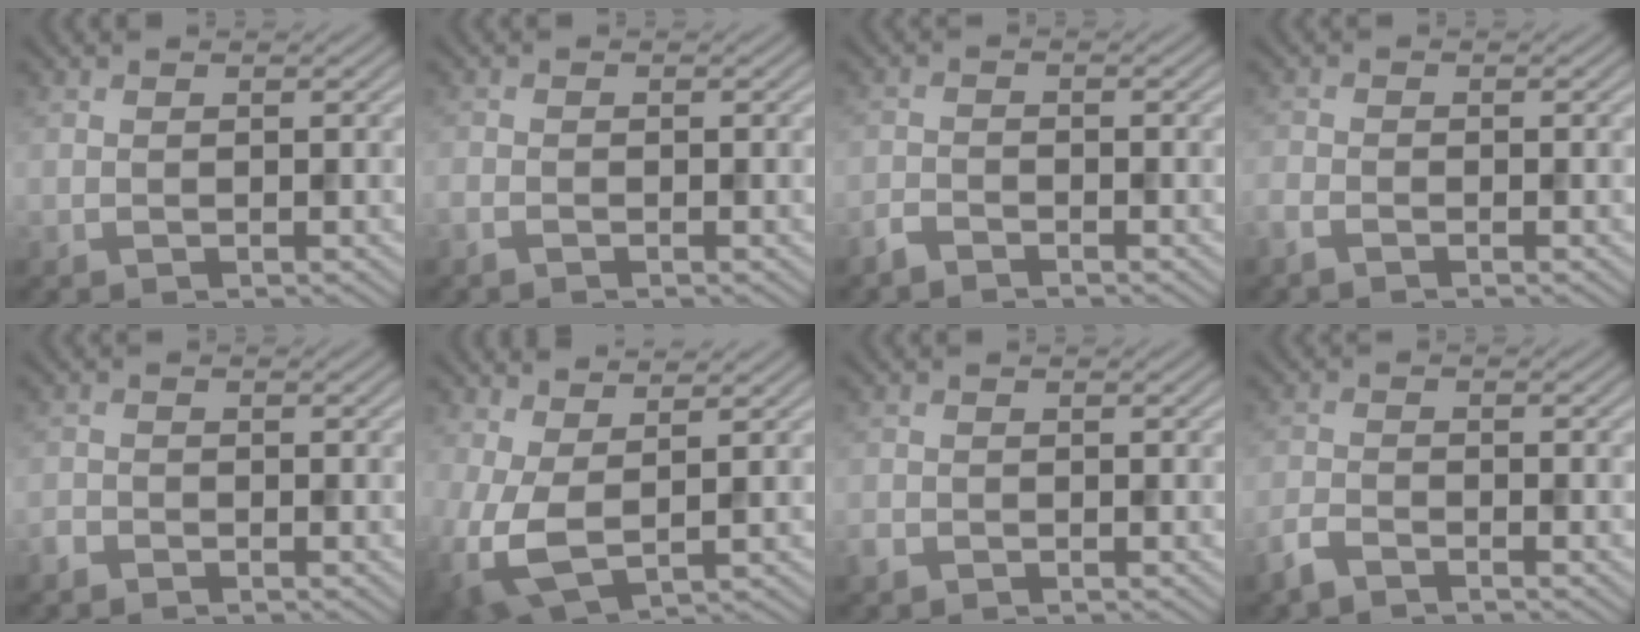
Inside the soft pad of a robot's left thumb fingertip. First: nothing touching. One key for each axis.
{"total": 1.0, "fx": -0.8, "fy": 0.2, "fz": 0.5, "tx": -0.012, "ty": -0.003, "tz": -0.018}
{"total": 1.8, "fx": -1.7, "fy": 0.4, "fz": 0.6, "tx": -0.015, "ty": -0.001, "tz": -0.041}
{"total": 1.6, "fx": -1.3, "fy": 0.4, "fz": 0.9, "tx": -0.022, "ty": -0.007, "tz": -0.033}
{"total": 1.3, "fx": -1.1, "fy": 0.6, "fz": 0.3, "tx": -0.005, "ty": 0.000, "tz": -0.027}
{"total": 5.3, "fx": 0.6, "fy": 2.6, "fz": 4.6, "tx": -0.118, "ty": -0.002, "tz": 0.011}
{"total": 1.2, "fx": -0.9, "fy": 0.7, "fz": 0.4, "tx": -0.009, "ty": -0.003, "tz": -0.021}
{"total": 2.5, "fx": -2.1, "fy": 0.6, "fz": 1.2, "tx": -0.031, "ty": -0.005, "tz": -0.052}